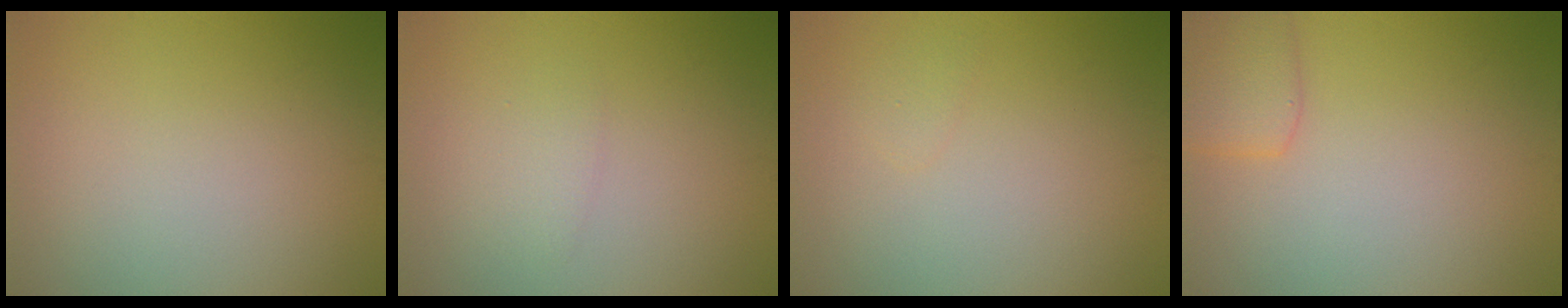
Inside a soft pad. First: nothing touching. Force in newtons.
{"total": 1.2, "press": 1.2, "slide": 0.2}
{"total": 0.7, "press": 0.7, "slide": 0.0}
{"total": 2.7, "press": 2.6, "slide": 0.2}